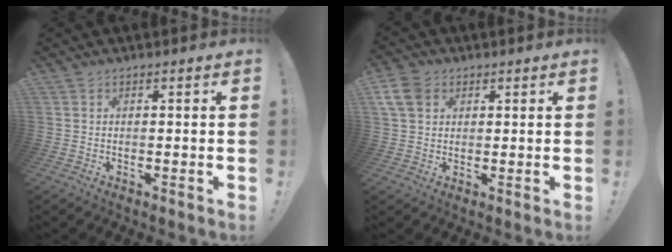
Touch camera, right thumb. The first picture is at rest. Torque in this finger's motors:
{"motor_torque": [0.00, 0.01, 0.01, 0.00, 0.00]}